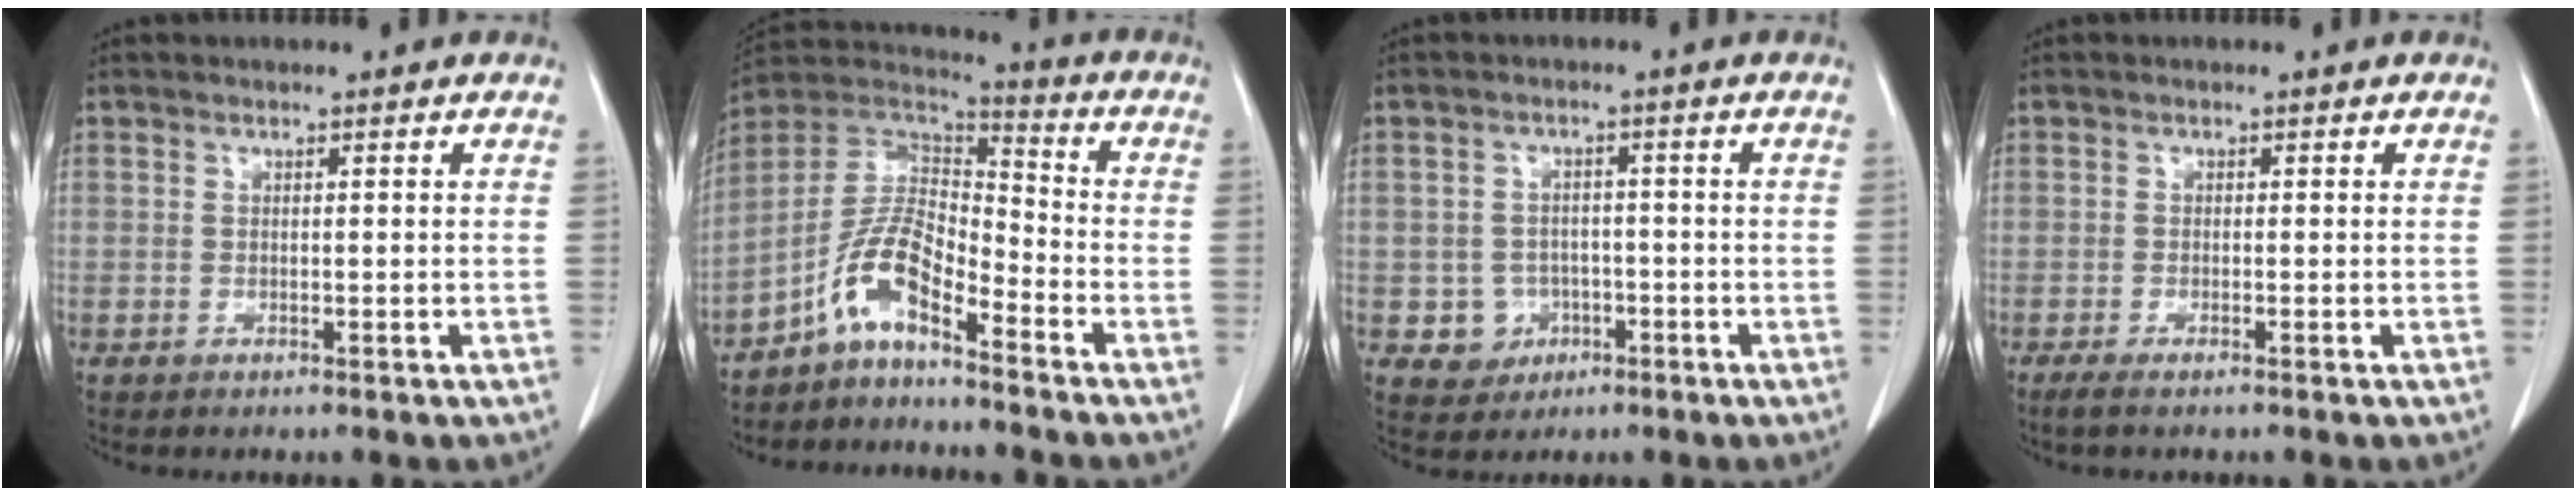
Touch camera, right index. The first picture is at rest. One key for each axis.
{"total": 9.1, "fx": -5.9, "fy": 2.7, "fz": 6.3, "tx": -0.136, "ty": 0.027, "tz": -0.119}
{"total": 4.5, "fx": -1.5, "fy": 4.3, "fz": 0.4, "tx": 0.002, "ty": 0.012, "tz": -0.014}
{"total": 1.8, "fx": -1.4, "fy": 0.1, "fz": 1.2, "tx": -0.022, "ty": -0.004, "tz": -0.022}